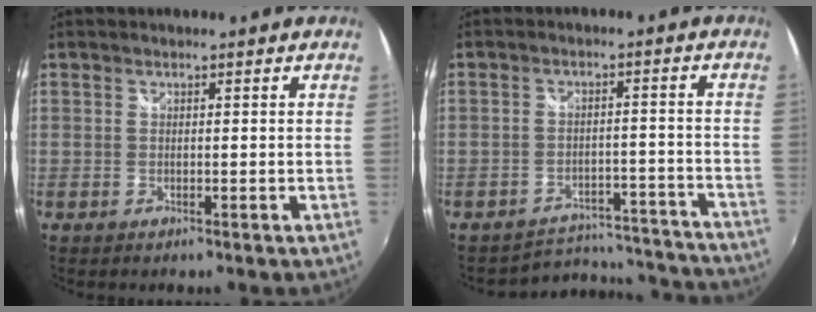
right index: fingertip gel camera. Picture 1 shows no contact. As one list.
[{"total": 17.1, "force": [-16.5, 4.0, 2.3], "torque": [-0.043, 0.033, -0.206]}]